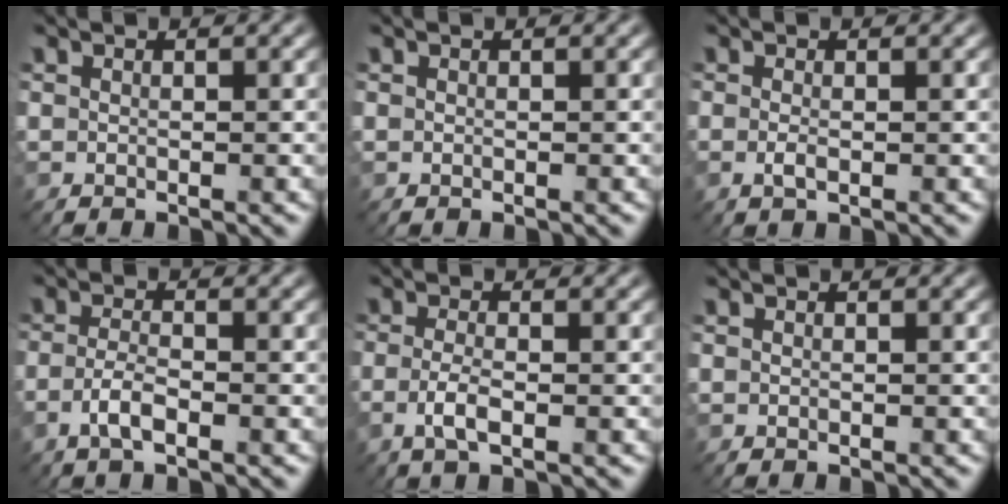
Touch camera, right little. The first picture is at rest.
{"total": 0.0}
{"total": 1.0, "force": [-0.2, 0.3, 1.0], "torque": [-0.022, -0.002, -0.005]}
{"total": 2.4, "force": [-1.2, 0.7, 1.9], "torque": [-0.042, 0.005, -0.029]}
{"total": 2.4, "force": [-0.8, 0.7, 2.1], "torque": [-0.048, 0.001, -0.021]}
{"total": 0.0}